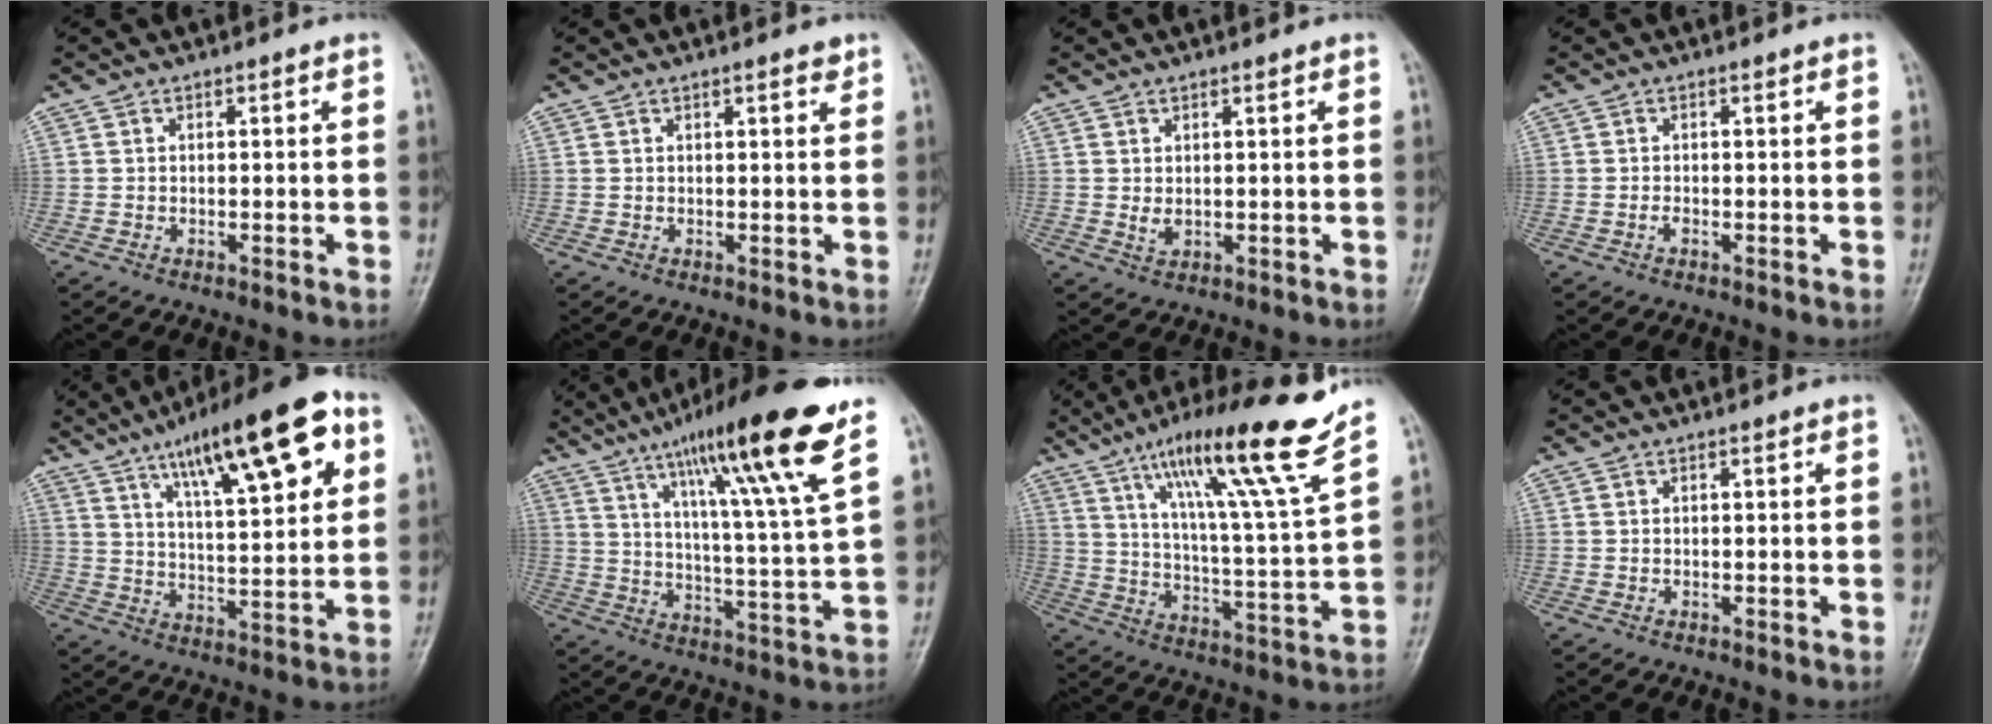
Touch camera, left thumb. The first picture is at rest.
{"total": 1.6, "force": [1.2, 0.4, 1.0], "torque": [-0.012, -0.006, 0.014]}
{"total": 2.2, "force": [0.8, 1.1, 1.7], "torque": [-0.027, -0.009, 0.019]}
{"total": 0.7, "force": [-0.2, 0.4, 0.5], "torque": [-0.007, -0.001, -0.004]}
{"total": 21.3, "force": [10.2, 6.2, 17.6], "torque": [-0.241, -0.017, 0.159]}
{"total": 20.6, "force": [12.4, 0.9, 16.4], "torque": [-0.245, -0.048, 0.194]}
{"total": 19.5, "force": [13.0, 0.0, 14.6], "torque": [-0.219, -0.066, 0.210]}
{"total": 0.0}